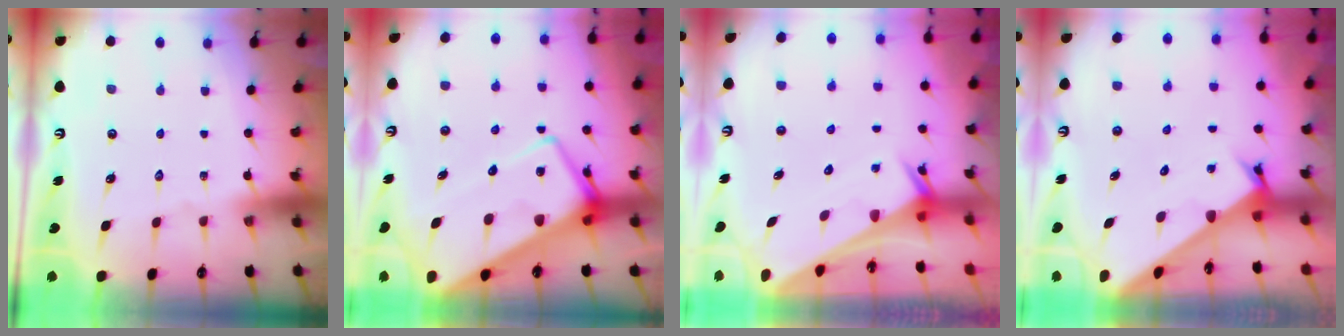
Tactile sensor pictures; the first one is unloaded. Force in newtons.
{"total": 13.9, "press": 13.9, "slide": 1.2}
{"total": 2.5, "press": 2.5, "slide": 0.1}
{"total": 2.4, "press": 2.4, "slide": 0.0}